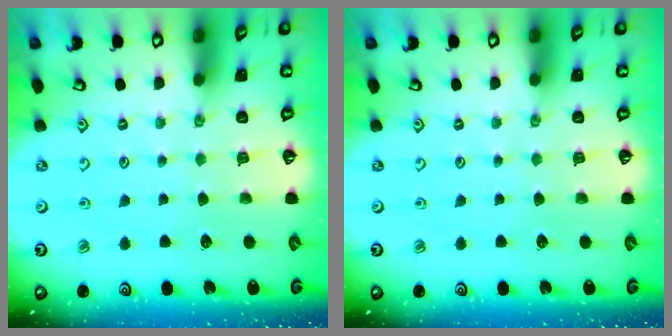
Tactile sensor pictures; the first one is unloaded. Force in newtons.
{"total": 0.0}